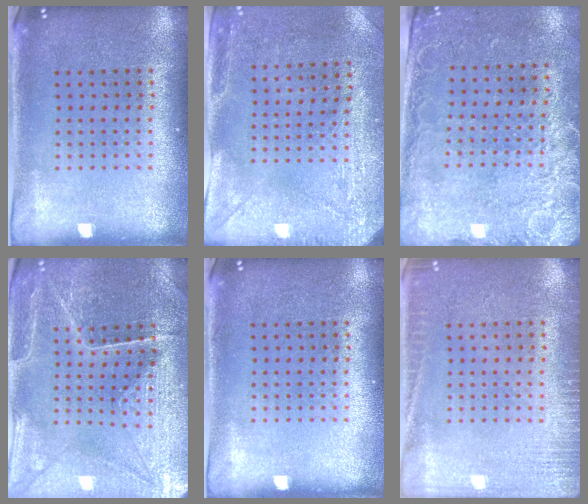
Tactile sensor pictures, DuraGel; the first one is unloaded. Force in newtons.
{"total": 3.0, "press": 2.4, "slide": 1.8}
{"total": 2.5, "press": 2.0, "slide": 1.5}
{"total": 3.4, "press": 3.4, "slide": 0.4}
{"total": 0.0}
{"total": 2.7, "press": 2.7, "slide": 0.5}